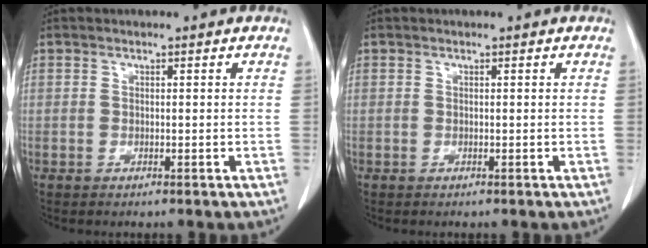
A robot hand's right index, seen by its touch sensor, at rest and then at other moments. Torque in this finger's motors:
{"motor_torque": [0.00, 0.00, 0.00, 0.00]}